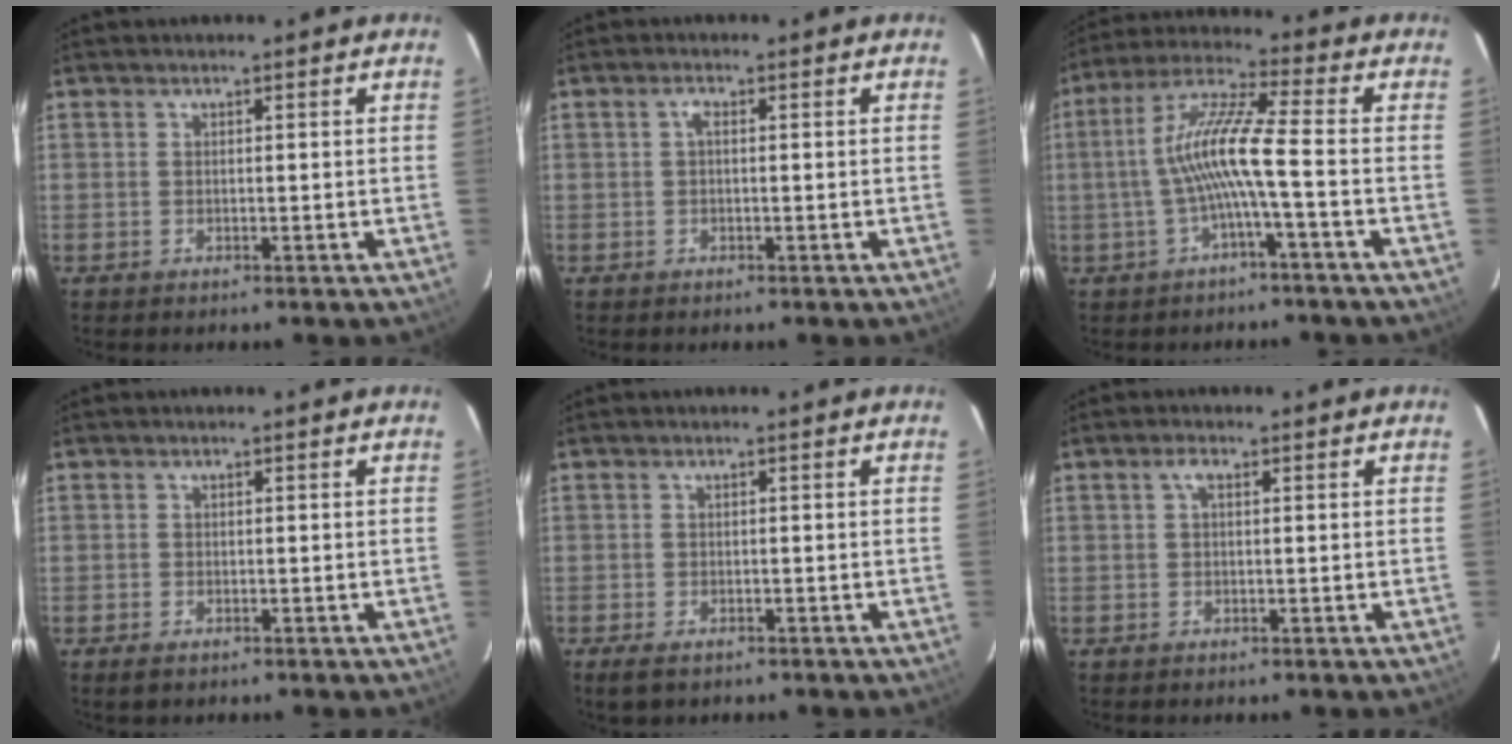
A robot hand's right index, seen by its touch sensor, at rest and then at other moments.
{"total": 1.2, "force": [0.1, 0.6, 1.0], "torque": [-0.020, 0.007, -0.002]}
{"total": 9.8, "force": [-2.1, -0.3, 9.6], "torque": [-0.203, 0.014, -0.039]}
{"total": 1.3, "force": [-0.9, 0.7, 0.6], "torque": [-0.012, -0.003, -0.017]}
{"total": 3.5, "force": [-2.4, 1.7, 2.0], "torque": [-0.045, -0.013, -0.042]}
{"total": 1.5, "force": [0.3, 0.6, 1.3], "torque": [-0.026, 0.007, 0.005]}